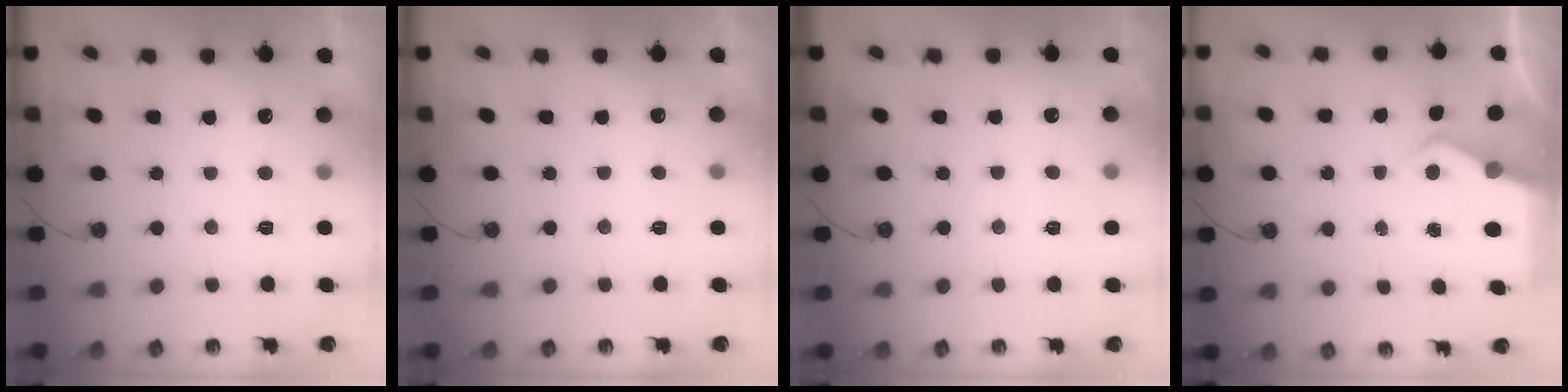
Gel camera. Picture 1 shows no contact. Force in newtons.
{"total": 2.4, "press": 2.4, "slide": 0.4}
{"total": 3.7, "press": 3.7, "slide": 0.5}
{"total": 4.7, "press": 4.7, "slide": 0.5}